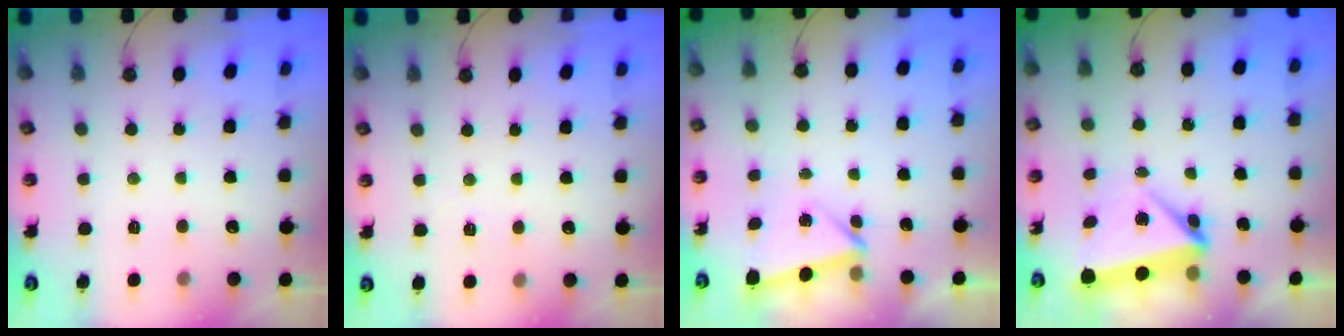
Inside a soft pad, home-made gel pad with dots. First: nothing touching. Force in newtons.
{"total": 2.2, "press": 2.1, "slide": 0.7}
{"total": 2.9, "press": 2.6, "slide": 1.2}
{"total": 8.0, "press": 5.0, "slide": 6.2}